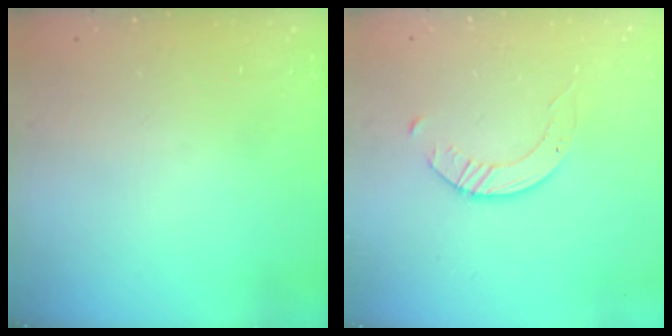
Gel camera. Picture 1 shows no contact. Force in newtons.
{"total": 2.7, "press": 2.7, "slide": 0.3}